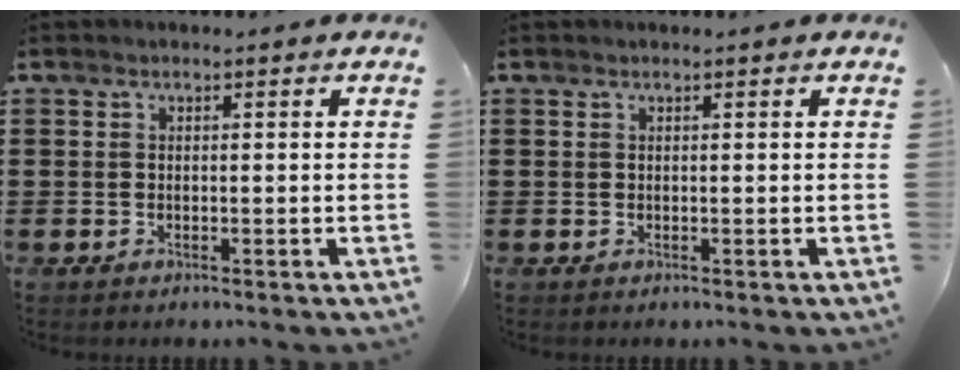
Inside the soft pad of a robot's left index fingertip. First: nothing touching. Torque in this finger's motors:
{"motor_torque": [-0.44, 0.48, -0.21, -0.03]}